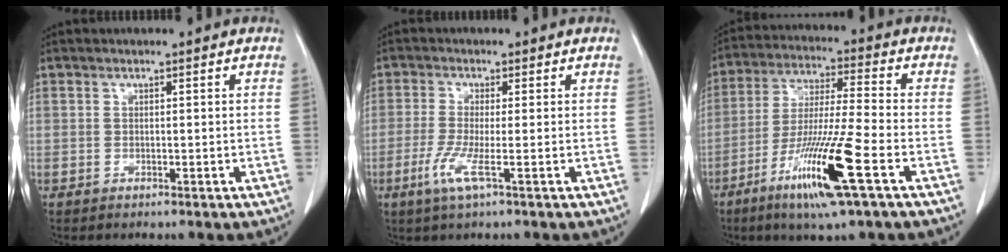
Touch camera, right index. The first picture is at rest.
{"total": 4.6, "force": [-1.9, 0.0, 4.2], "torque": [-0.093, -0.013, -0.041]}
{"total": 14.8, "force": [-6.8, -0.1, 13.1], "torque": [-0.259, -0.029, -0.125]}